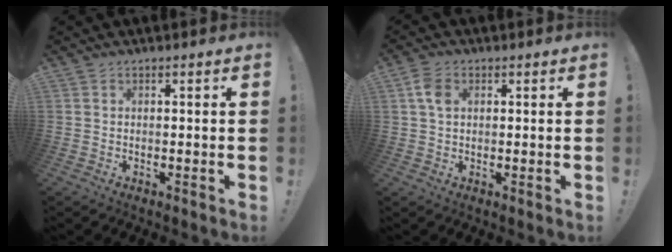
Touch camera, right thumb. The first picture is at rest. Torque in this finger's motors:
{"motor_torque": [0.28, 1.25, 0.27, -0.20, 0.17]}